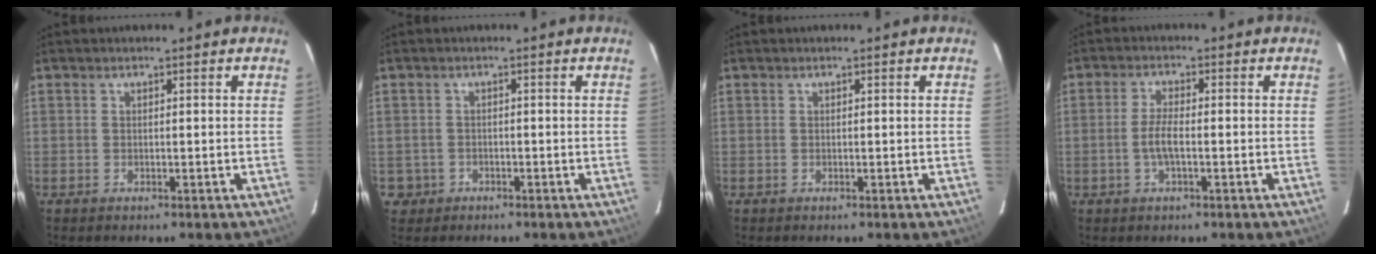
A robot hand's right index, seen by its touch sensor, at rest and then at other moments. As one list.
[{"total": 2.9, "force": [-1.0, 2.7, 0.0], "torque": [-0.008, 0.010, -0.012]}, {"total": 0.0}, {"total": 3.7, "force": [-1.0, 0.9, 3.5], "torque": [-0.069, -0.001, -0.018]}]